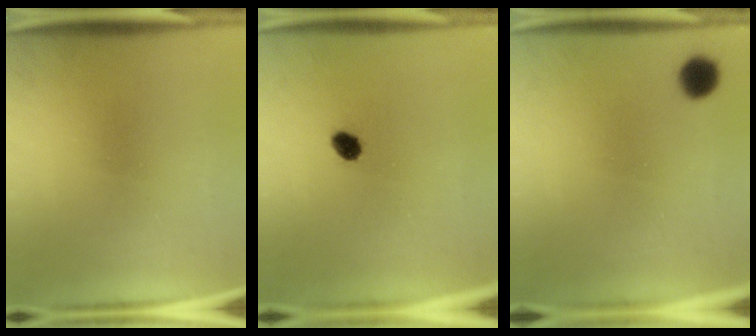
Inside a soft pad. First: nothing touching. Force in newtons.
{"total": 3.0}
{"total": 6.0}